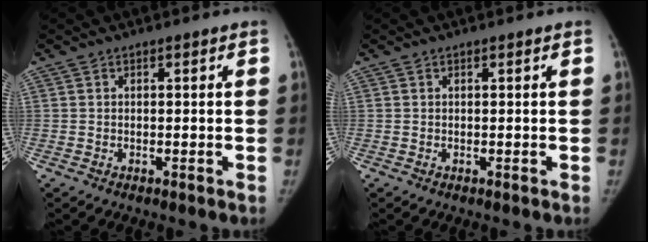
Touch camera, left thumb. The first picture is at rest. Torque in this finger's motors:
{"motor_torque": [-0.01, 0.06, 0.14, -0.32, 0.04]}